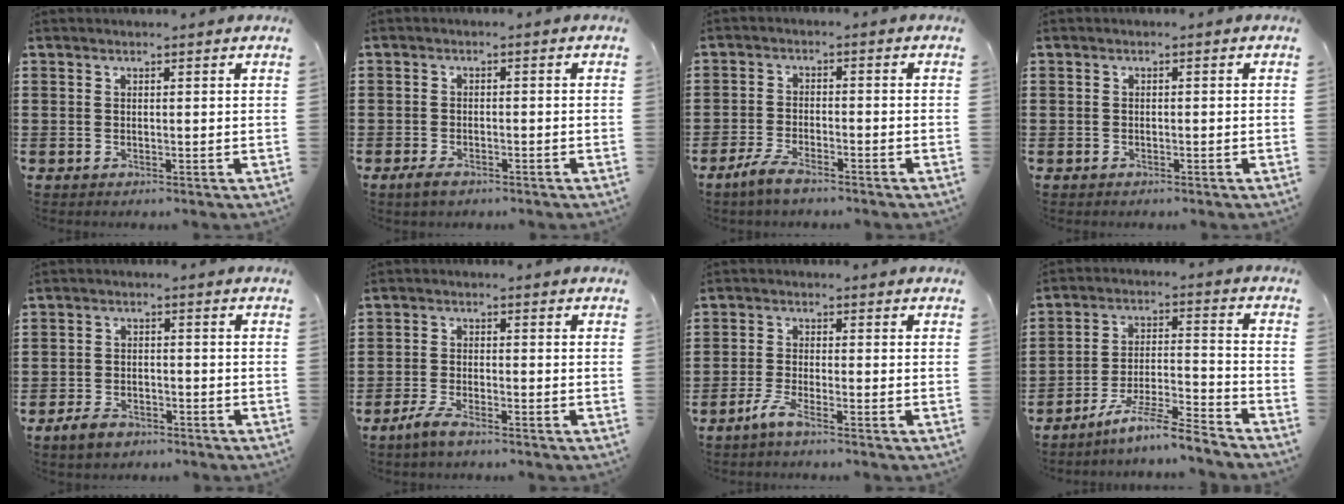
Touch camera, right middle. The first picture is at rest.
{"total": 1.8, "force": [-1.3, 0.9, 0.8], "torque": [-0.023, -0.002, -0.028]}
{"total": 3.8, "force": [-3.0, 0.9, 2.1], "torque": [-0.056, -0.002, -0.062]}
{"total": 0.5, "force": [-0.5, 0.2, 0.0], "torque": [0.000, 0.001, -0.011]}
{"total": 3.4, "force": [-2.8, 1.5, 1.2], "torque": [-0.029, 0.002, -0.057]}
{"total": 3.3, "force": [-2.6, 0.6, 1.9], "torque": [-0.051, -0.002, -0.056]}
{"total": 3.4, "force": [-2.4, 0.2, 2.3], "torque": [-0.059, -0.008, -0.052]}
{"total": 8.3, "force": [-7.4, -0.2, 3.6], "torque": [-0.071, -0.003, -0.145]}